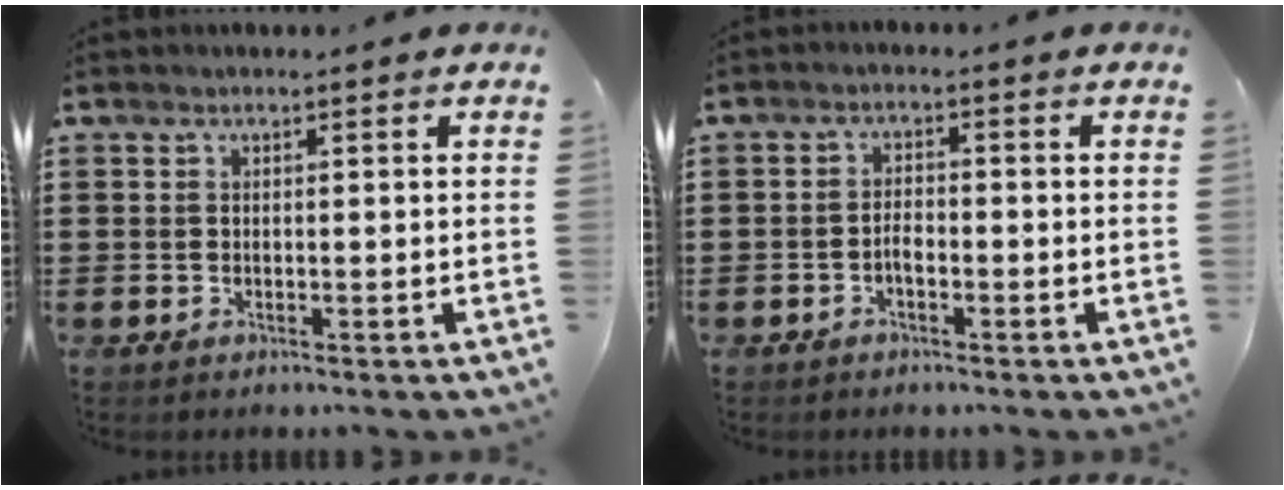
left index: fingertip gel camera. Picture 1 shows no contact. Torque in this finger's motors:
{"motor_torque": [0.15, 0.15, 0.01, 0.04]}